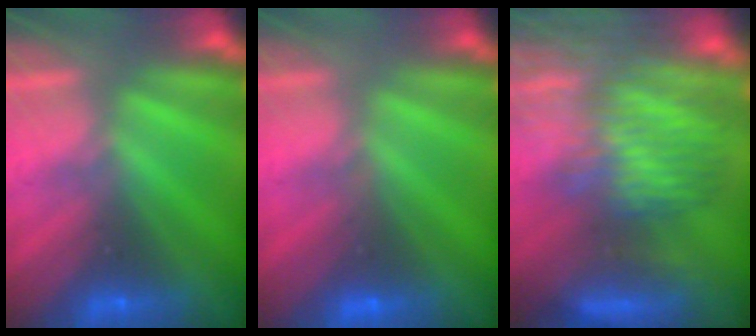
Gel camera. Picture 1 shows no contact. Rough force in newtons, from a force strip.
{"total": 2.8}
{"total": 7.4}